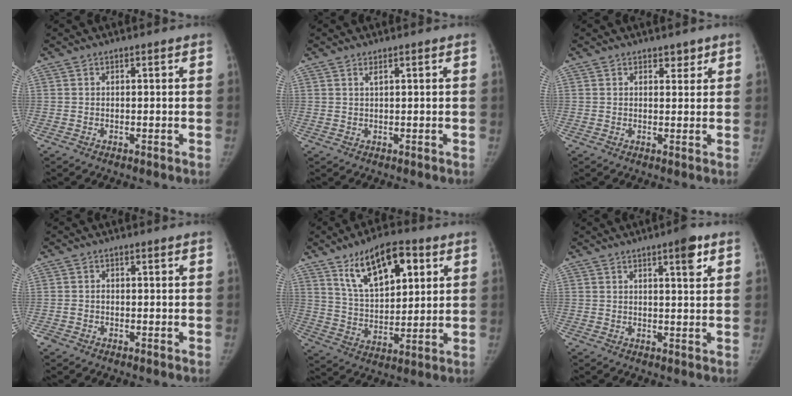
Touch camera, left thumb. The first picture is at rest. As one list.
[{"total": 0.5, "force": [0.4, -0.1, 0.3], "torque": [-0.007, -0.002, 0.010]}, {"total": 2.0, "force": [1.5, 1.2, 0.6], "torque": [0.012, -0.008, 0.016]}, {"total": 1.3, "force": [-0.6, 1.1, 0.3], "torque": [0.001, 0.005, -0.013]}, {"total": 14.9, "force": [7.2, 7.2, 10.9], "torque": [-0.143, -0.026, 0.128]}, {"total": 4.6, "force": [2.4, 1.1, 3.7], "torque": [-0.046, -0.010, 0.031]}]